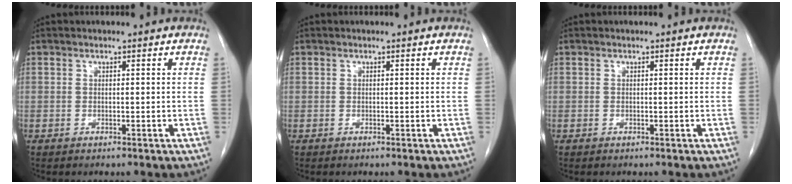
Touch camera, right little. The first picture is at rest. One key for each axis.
{"total": 0.0}
{"total": 0.0}